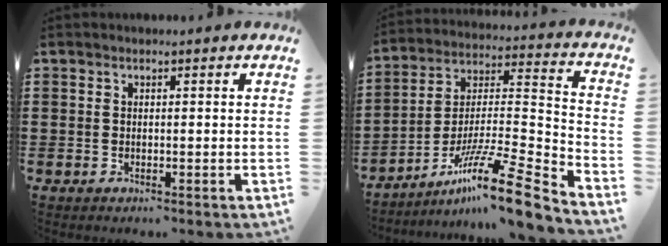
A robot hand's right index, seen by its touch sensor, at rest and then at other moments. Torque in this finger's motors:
{"motor_torque": [1.22, -0.59, 0.26, 0.07]}